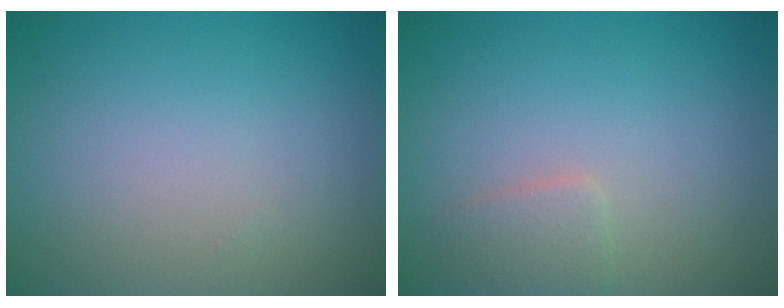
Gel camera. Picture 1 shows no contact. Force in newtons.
{"total": 1.5, "press": 1.5, "slide": 0.1}